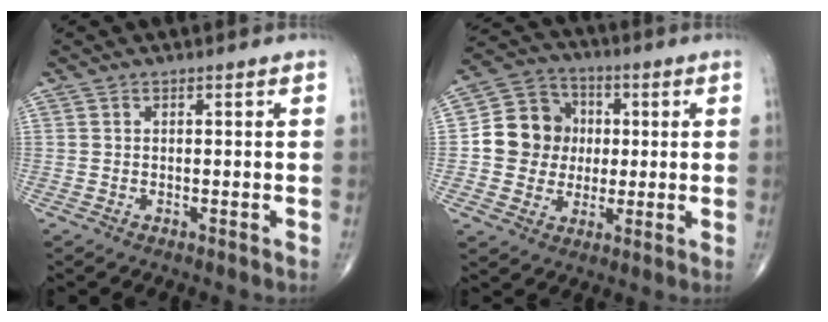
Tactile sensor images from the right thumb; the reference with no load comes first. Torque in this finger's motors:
{"motor_torque": [1.34, 1.37, 0.38, -0.44, 0.03]}